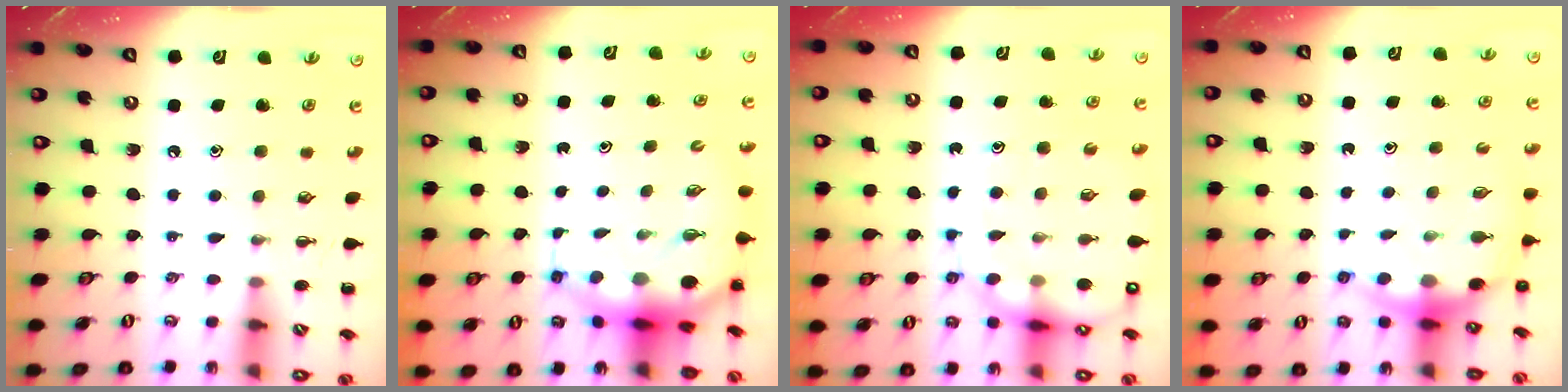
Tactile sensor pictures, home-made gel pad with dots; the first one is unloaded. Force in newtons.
{"total": 9.3, "press": 9.0, "slide": 2.3}
{"total": 14.5, "press": 14.0, "slide": 3.8}
{"total": 7.4, "press": 7.2, "slide": 1.8}